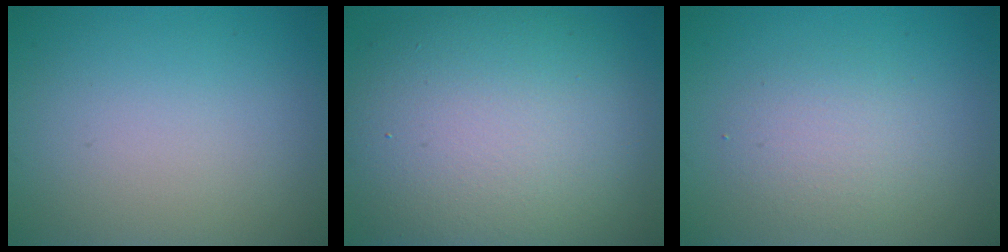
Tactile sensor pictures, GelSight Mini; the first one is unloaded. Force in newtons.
{"total": 12.9, "press": 12.8, "slide": 1.0}
{"total": 2.6, "press": 2.6, "slide": 0.1}